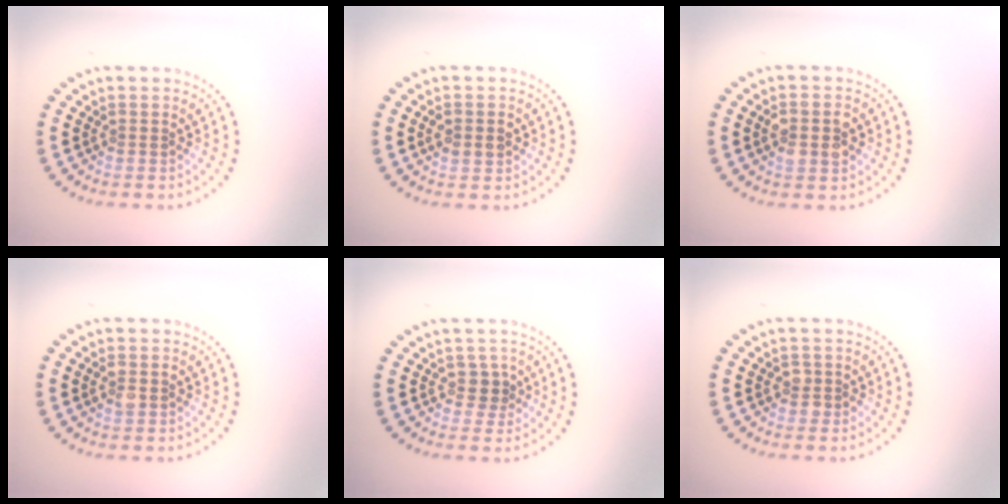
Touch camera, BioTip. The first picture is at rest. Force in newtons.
{"total": 2.3, "press": 2.3, "slide": 0.1}
{"total": 2.8, "press": 2.8, "slide": 0.3}
{"total": 1.1, "press": 1.1, "slide": 0.1}
{"total": 1.7, "press": 1.3, "slide": 1.0}
{"total": 1.1, "press": 1.1, "slide": 0.2}